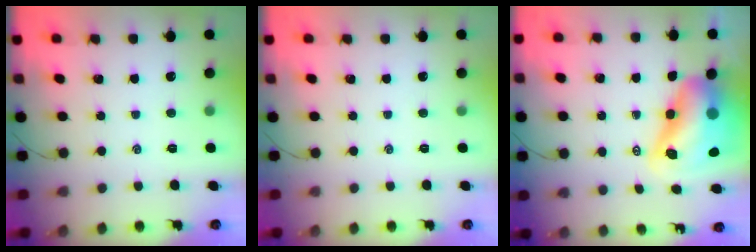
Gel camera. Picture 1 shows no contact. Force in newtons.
{"total": 0.0}
{"total": 15.7, "press": 15.0, "slide": 4.4}